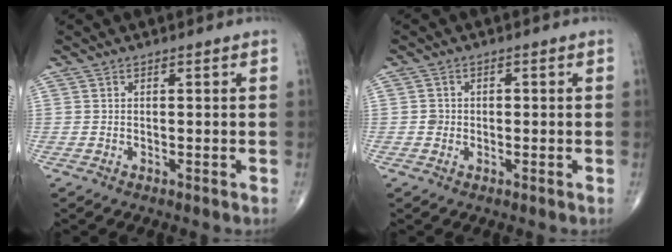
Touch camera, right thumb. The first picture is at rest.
{"total": 1.7, "force": [-0.3, 1.6, 0.5], "torque": [0.001, 0.006, -0.005]}